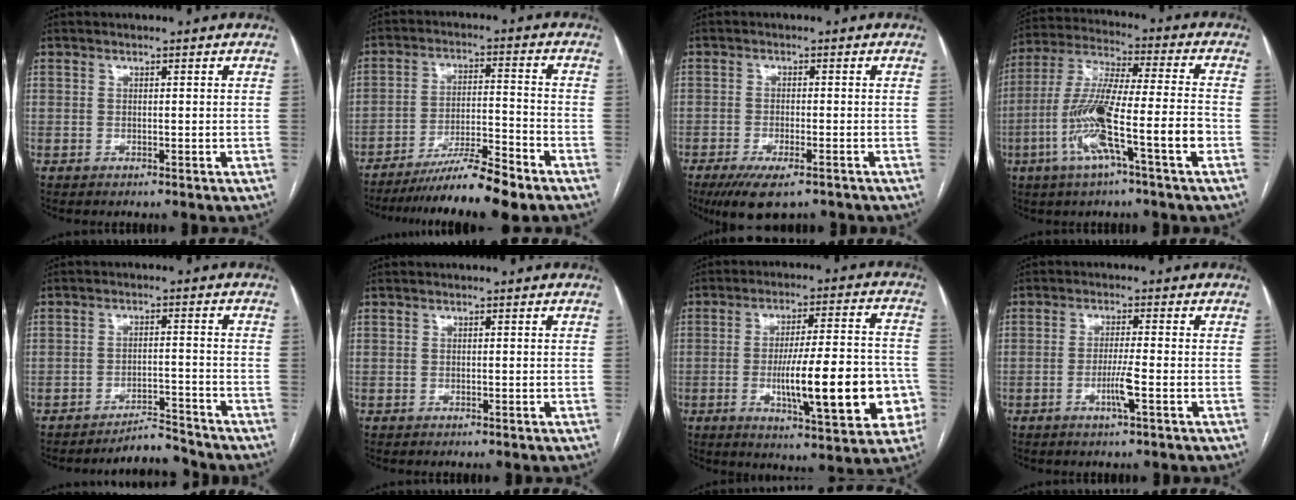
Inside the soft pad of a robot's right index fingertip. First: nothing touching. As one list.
[{"total": 10.8, "force": [-8.8, -0.6, 6.2], "torque": [-0.092, -0.016, -0.149]}, {"total": 7.7, "force": [-5.3, 2.1, 5.1], "torque": [-0.083, -0.014, -0.082]}, {"total": 15.2, "force": [-5.5, 0.4, 14.1], "torque": [-0.277, 0.001, -0.106]}, {"total": 4.4, "force": [-4.4, 0.1, 0.0], "torque": [0.006, 0.001, -0.070]}, {"total": 0.0}, {"total": 18.0, "force": [-4.4, 3.4, 17.1], "torque": [-0.234, 0.014, -0.053]}, {"total": 3.9, "force": [-1.5, -0.4, 3.6], "torque": [-0.070, -0.007, -0.029]}]